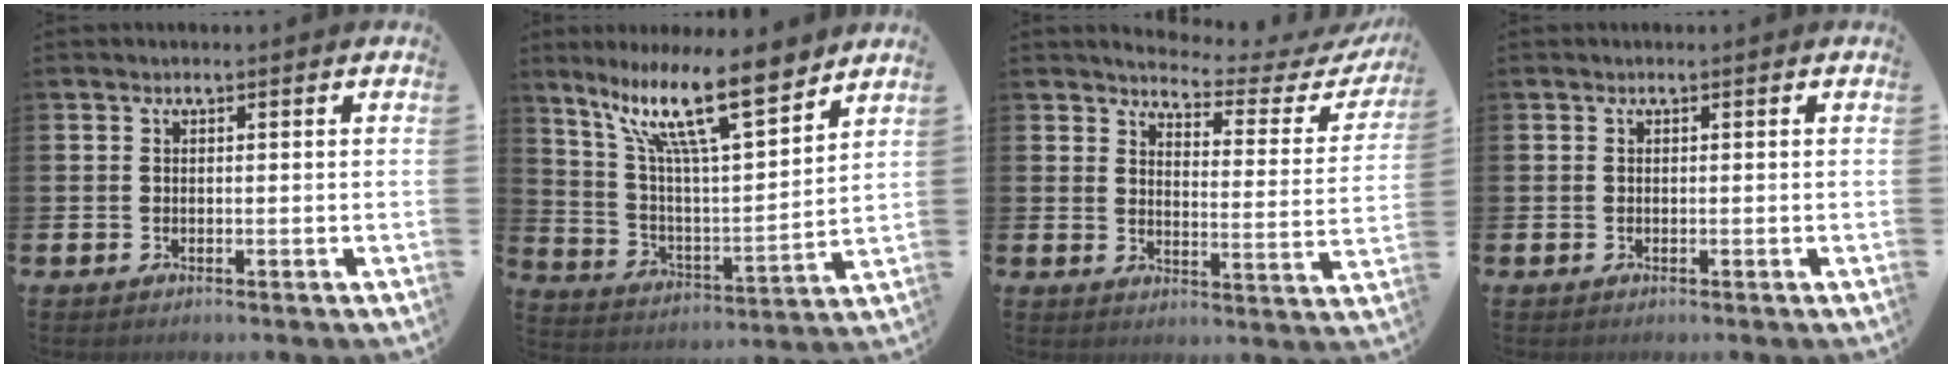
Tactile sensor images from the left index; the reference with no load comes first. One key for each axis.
{"total": 14.7, "fx": 10.4, "fy": 3.2, "fz": 9.9, "tx": -0.207, "ty": -0.045, "tz": 0.176}
{"total": 4.0, "fx": 3.7, "fy": 0.8, "fz": 1.1, "tx": -0.038, "ty": -0.033, "tz": 0.055}
{"total": 0.0}